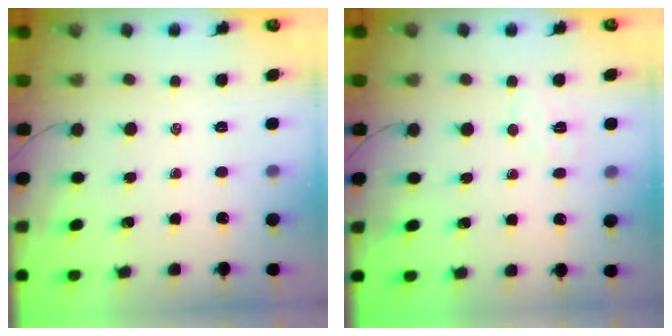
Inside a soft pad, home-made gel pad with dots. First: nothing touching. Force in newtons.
{"total": 5.5, "press": 5.5, "slide": 0.8}